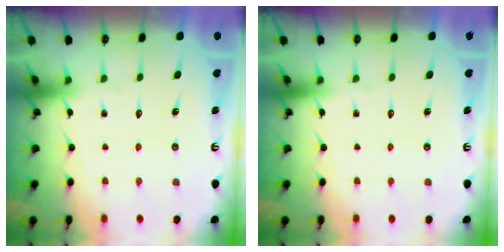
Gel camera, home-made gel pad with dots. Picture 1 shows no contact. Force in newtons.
{"total": 0.0}